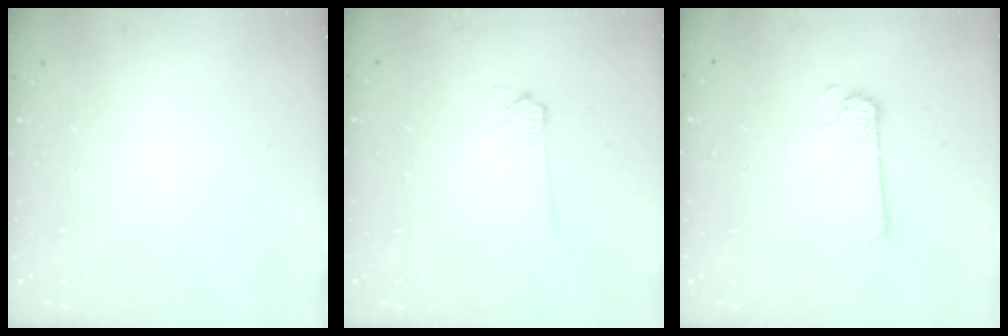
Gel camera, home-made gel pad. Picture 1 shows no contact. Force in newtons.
{"total": 4.2, "press": 4.2, "slide": 0.5}
{"total": 1.2, "press": 1.2, "slide": 0.1}